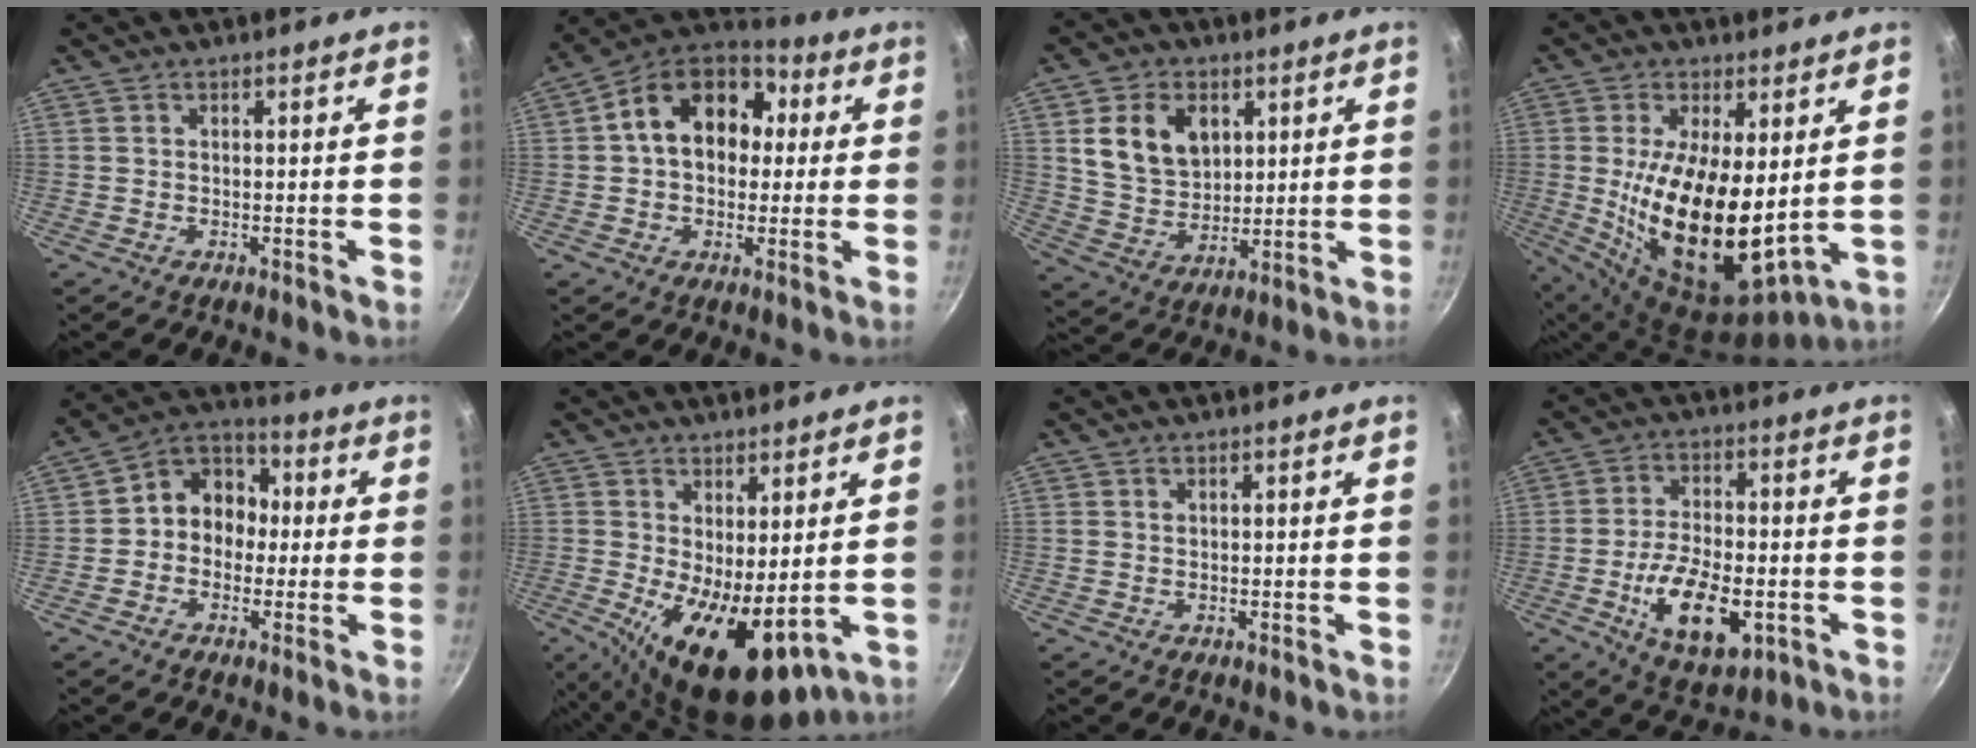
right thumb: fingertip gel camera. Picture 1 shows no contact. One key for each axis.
{"total": 16.3, "fx": 2.6, "fy": 12.0, "fz": 10.7, "tx": -0.140, "ty": 0.034, "tz": 0.021}
{"total": 12.2, "fx": 3.9, "fy": 8.9, "fz": 7.3, "tx": -0.108, "ty": -0.017, "tz": 0.077}
{"total": 19.6, "fx": 1.4, "fy": 8.5, "fz": 17.6, "tx": -0.314, "ty": -0.040, "tz": 0.039}
{"total": 9.7, "fx": -0.4, "fy": 8.3, "fz": 5.1, "tx": -0.029, "ty": 0.035, "tz": -0.032}
{"total": 11.8, "fx": -0.6, "fy": 5.2, "fz": 10.5, "tx": -0.154, "ty": -0.018, "tz": 0.007}
{"total": 0.6, "fx": 0.2, "fy": 0.5, "fz": 0.3, "tx": -0.004, "ty": 0.002, "tz": 0.003}
{"total": 14.1, "fx": -4.0, "fy": 6.9, "fz": 11.6, "tx": -0.186, "ty": 0.012, "tz": -0.061}